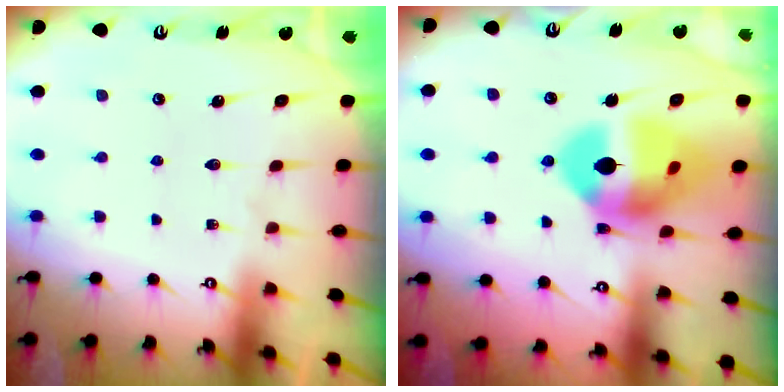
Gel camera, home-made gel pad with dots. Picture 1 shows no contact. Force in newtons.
{"total": 14.8, "press": 13.7, "slide": 5.5}